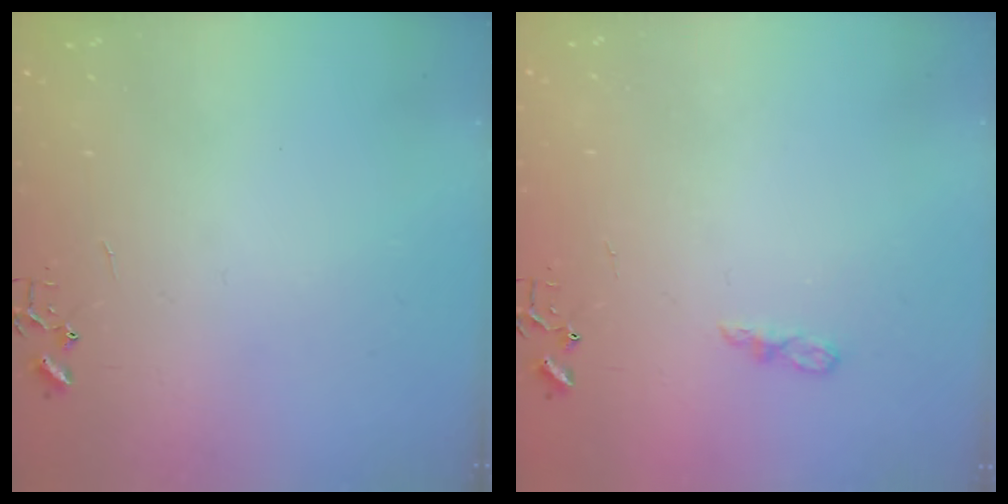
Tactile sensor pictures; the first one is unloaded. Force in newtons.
{"total": 5.0, "press": 5.0, "slide": 0.5}